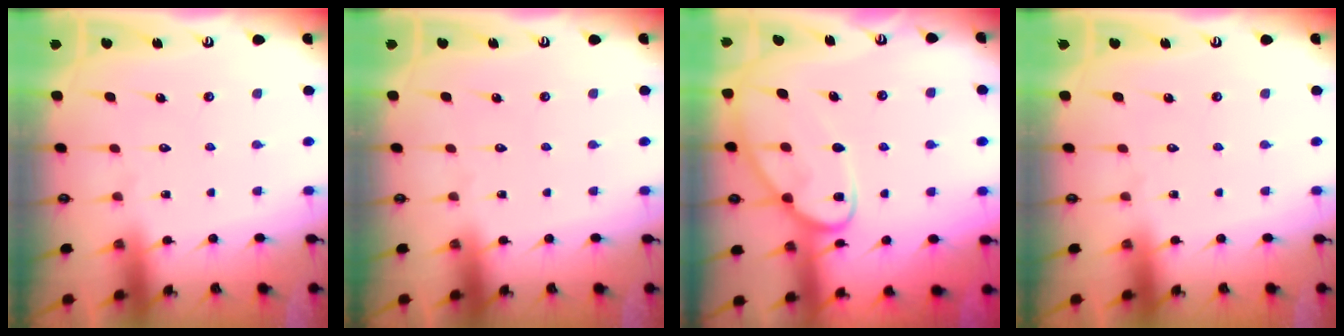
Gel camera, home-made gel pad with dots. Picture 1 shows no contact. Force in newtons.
{"total": 0.0}
{"total": 12.1, "press": 12.0, "slide": 1.2}
{"total": 0.0}